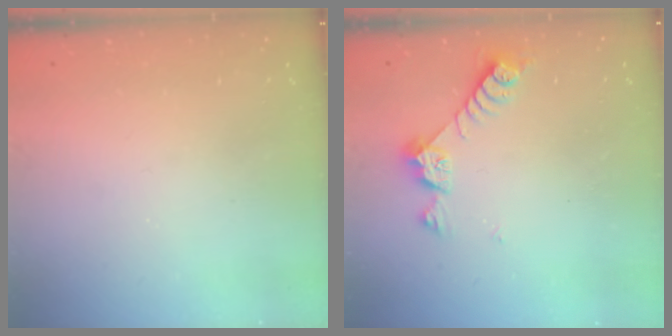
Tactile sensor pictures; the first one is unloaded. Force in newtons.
{"total": 7.3, "press": 7.3, "slide": 0.6}